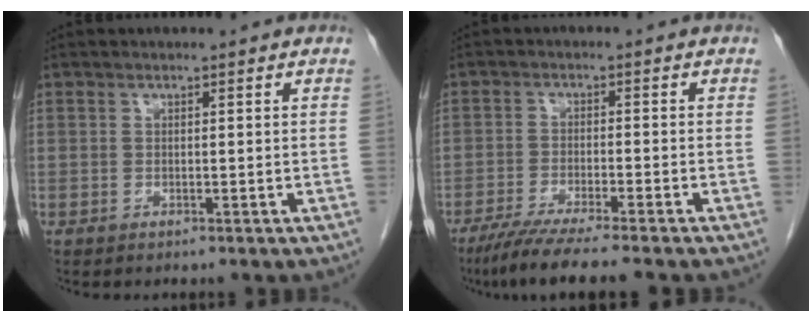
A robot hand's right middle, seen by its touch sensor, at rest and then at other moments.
{"total": 8.5, "force": [-6.9, -0.6, 4.9], "torque": [-0.074, -0.024, -0.112]}